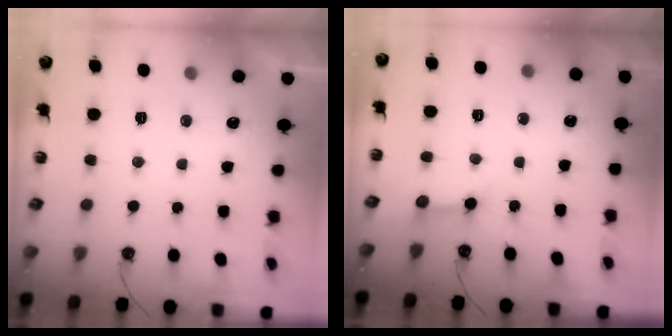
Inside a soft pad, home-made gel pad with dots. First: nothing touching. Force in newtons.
{"total": 3.0, "press": 2.9, "slide": 0.5}